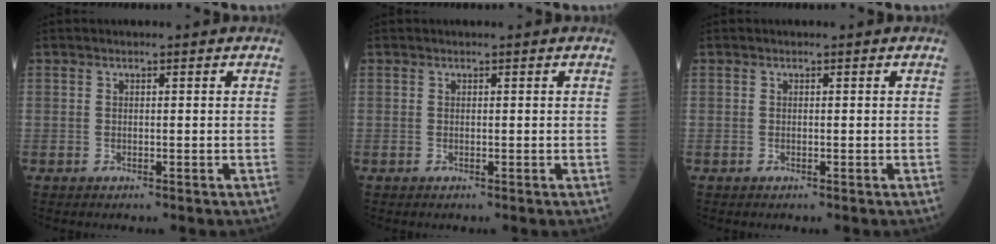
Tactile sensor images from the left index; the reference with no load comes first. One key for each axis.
{"total": 0.0}
{"total": 0.0}